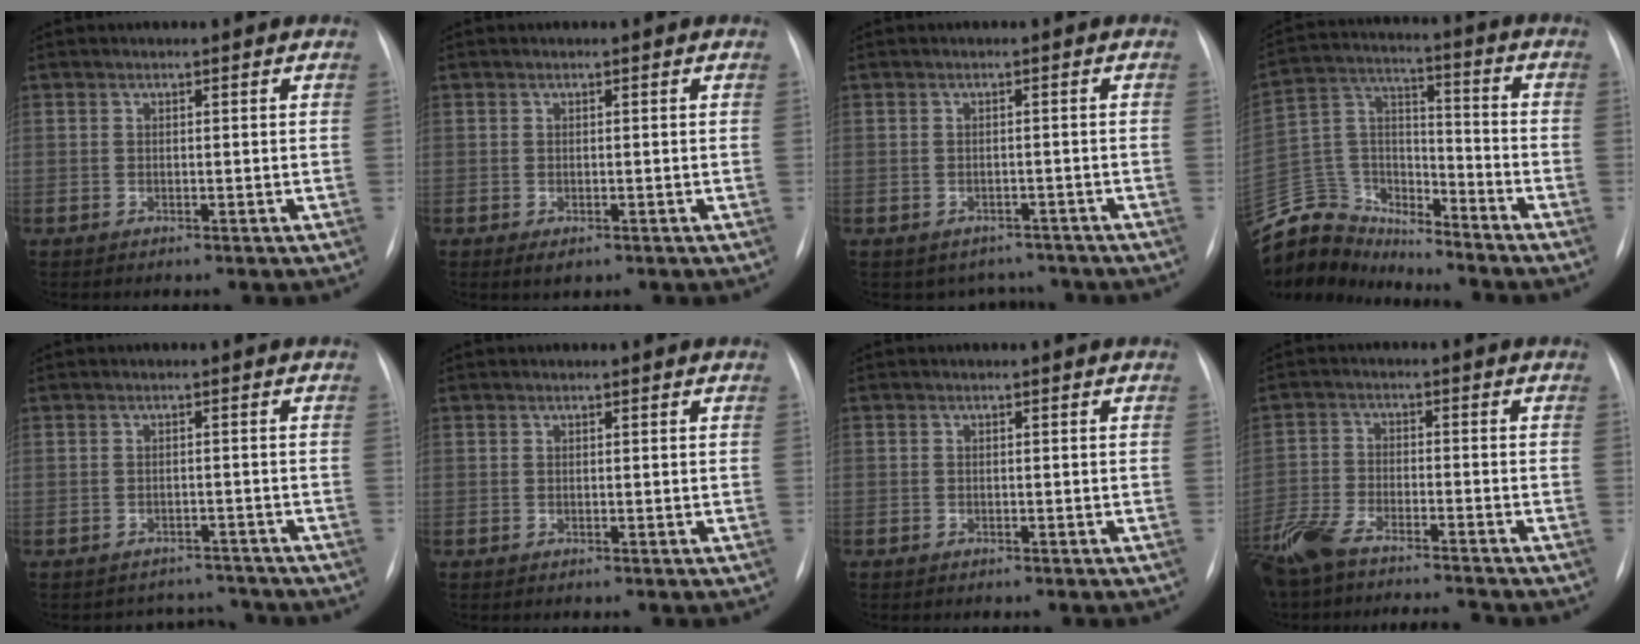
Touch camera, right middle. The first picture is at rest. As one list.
[{"total": 1.3, "force": [-0.6, 0.7, 0.9], "torque": [-0.011, -0.002, -0.003]}, {"total": 4.6, "force": [-3.8, 2.6, 0.2], "torque": [0.011, 0.016, -0.044]}, {"total": 14.4, "force": [-13.9, 3.8, 0.7], "torque": [-0.020, 0.063, -0.259]}, {"total": 4.6, "force": [-4.2, 1.3, -1.2], "torque": [0.017, 0.019, -0.054]}, {"total": 0.0}, {"total": 0.8, "force": [-0.6, 0.6, 0.0], "torque": [-0.007, 0.005, -0.011]}, {"total": 11.8, "force": [-10.2, 1.9, 5.7], "torque": [-0.114, -0.008, -0.176]}]